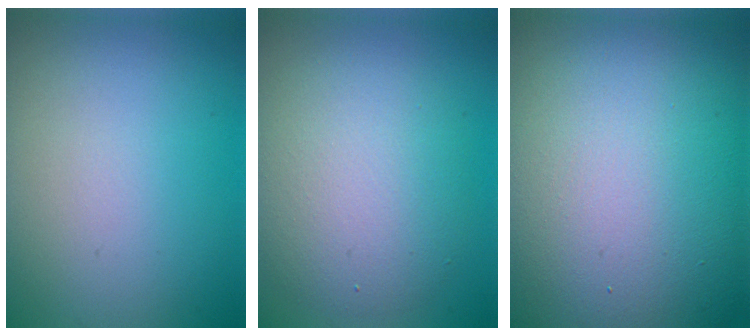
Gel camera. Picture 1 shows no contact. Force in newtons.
{"total": 6.0, "press": 6.0, "slide": 0.3}
{"total": 22.8, "press": 22.8, "slide": 1.0}